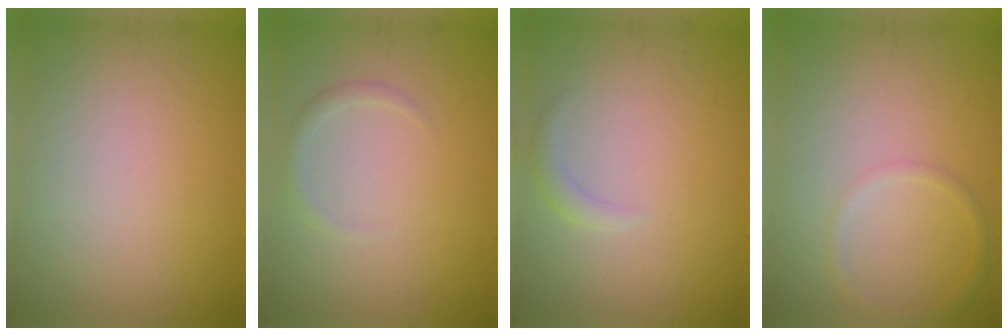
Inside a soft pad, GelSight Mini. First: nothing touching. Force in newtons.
{"total": 1.1, "press": 1.1, "slide": 0.1}
{"total": 1.2, "press": 1.2, "slide": 0.2}
{"total": 1.1, "press": 1.1, "slide": 0.1}